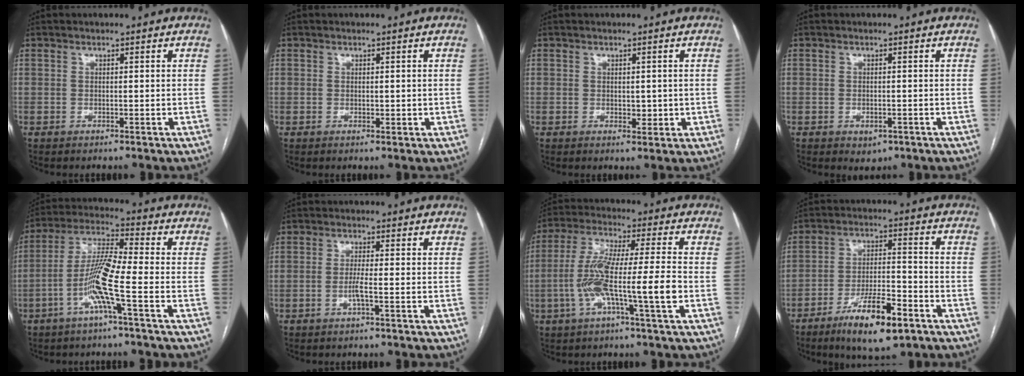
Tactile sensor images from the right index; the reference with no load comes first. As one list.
[{"total": 1.3, "force": [0.1, 0.9, 1.0], "torque": [-0.013, -0.001, 0.003]}, {"total": 2.4, "force": [0.0, 1.6, 1.8], "torque": [-0.021, -0.002, 0.006]}, {"total": 2.2, "force": [-1.0, 1.5, 1.3], "torque": [-0.013, 0.000, -0.003]}, {"total": 9.6, "force": [-3.5, -0.3, 8.9], "torque": [-0.180, 0.006, -0.074]}, {"total": 2.2, "force": [-0.8, -0.2, 2.1], "torque": [-0.043, -0.002, -0.017]}, {"total": 12.2, "force": [-3.2, -0.1, 11.8], "torque": [-0.234, 0.007, -0.065]}, {"total": 11.9, "force": [-7.1, 2.6, 9.1], "torque": [-0.165, -0.007, -0.115]}]